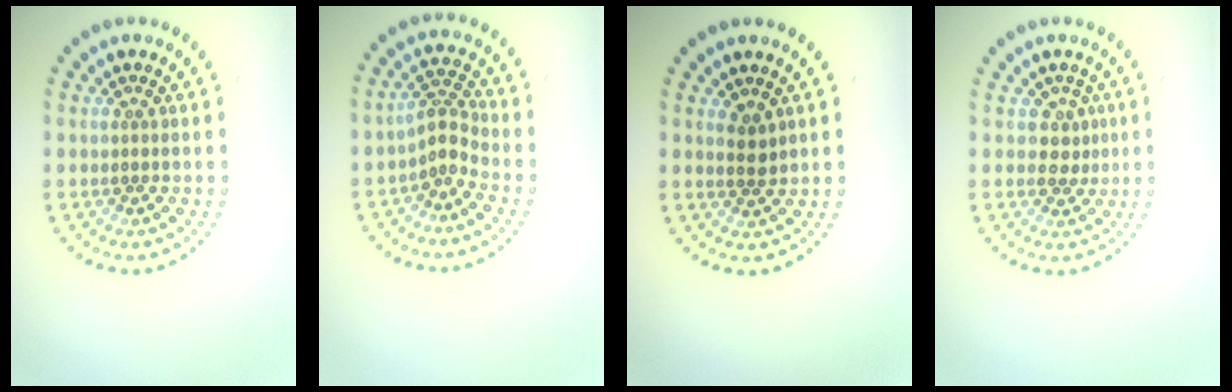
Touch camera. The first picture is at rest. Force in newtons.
{"total": 2.2, "press": 1.4, "slide": 1.7}
{"total": 1.3, "press": 1.1, "slide": 0.8}
{"total": 1.6, "press": 1.3, "slide": 0.9}